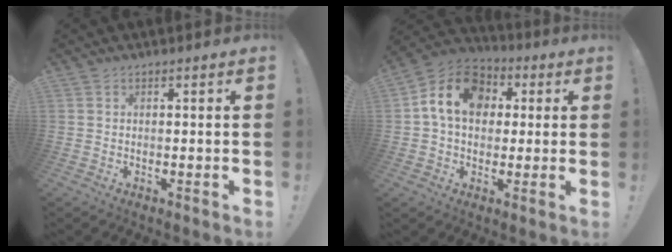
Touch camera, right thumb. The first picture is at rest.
{"total": 14.8, "force": [3.5, 11.4, 8.9], "torque": [-0.129, 0.007, 0.071]}